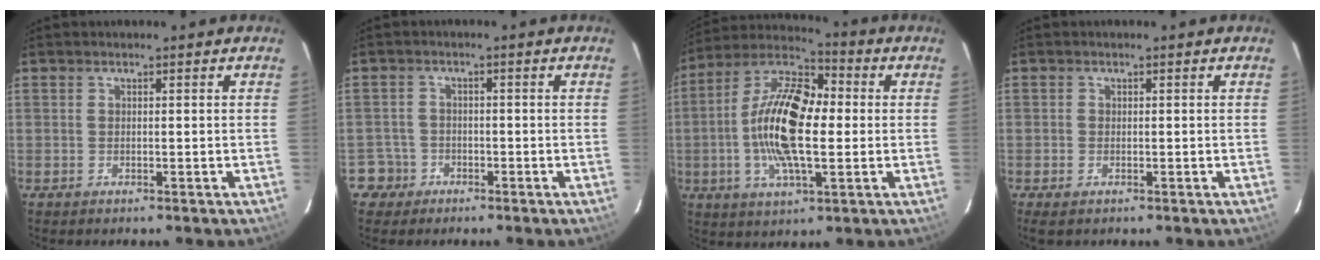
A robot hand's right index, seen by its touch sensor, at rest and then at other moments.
{"total": 4.1, "force": [-1.9, 3.5, -0.5], "torque": [0.010, 0.027, -0.035]}
{"total": 17.2, "force": [-0.5, 7.0, 15.7], "torque": [-0.303, 0.011, -0.023]}
{"total": 1.6, "force": [-0.9, 0.9, 0.9], "torque": [-0.019, -0.005, -0.016]}